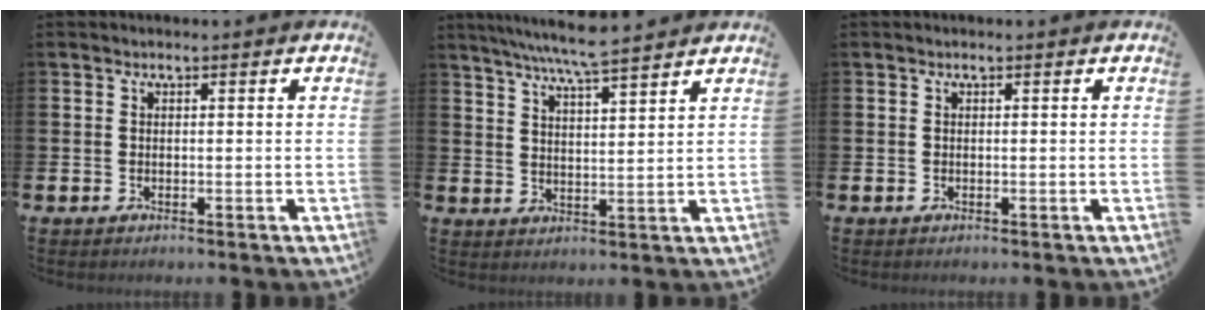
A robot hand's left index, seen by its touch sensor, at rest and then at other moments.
{"total": 6.9, "force": [6.4, -0.1, 2.4], "torque": [-0.058, -0.031, 0.112]}
{"total": 0.0}